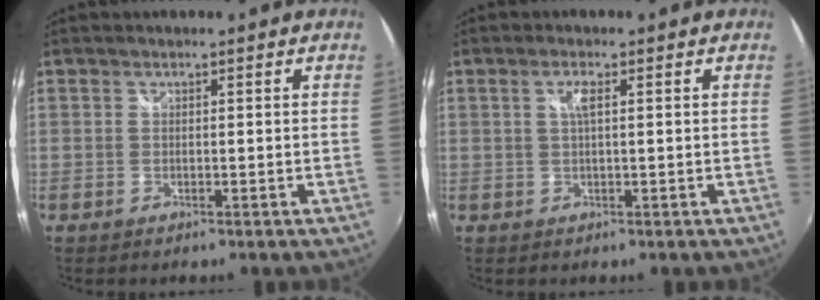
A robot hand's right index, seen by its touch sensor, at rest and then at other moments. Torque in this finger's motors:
{"motor_torque": [0.22, -0.05, 0.10, 0.06]}